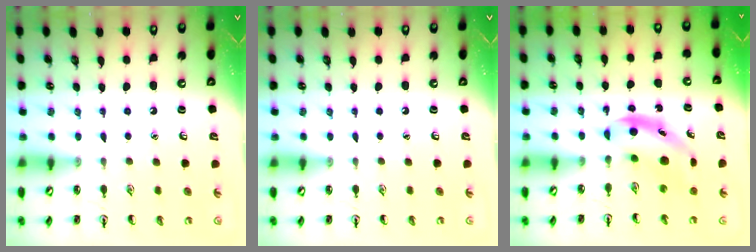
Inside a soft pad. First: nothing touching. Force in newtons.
{"total": 0.0}
{"total": 5.5, "press": 5.5, "slide": 0.7}